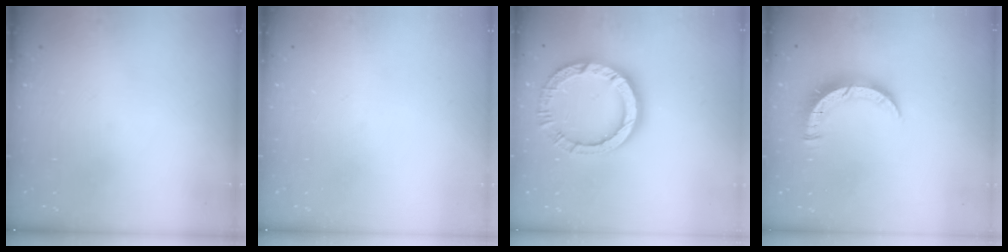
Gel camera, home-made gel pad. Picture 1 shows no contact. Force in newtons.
{"total": 0.0}
{"total": 15.0, "press": 14.9, "slide": 1.9}
{"total": 8.0, "press": 7.9, "slide": 1.0}